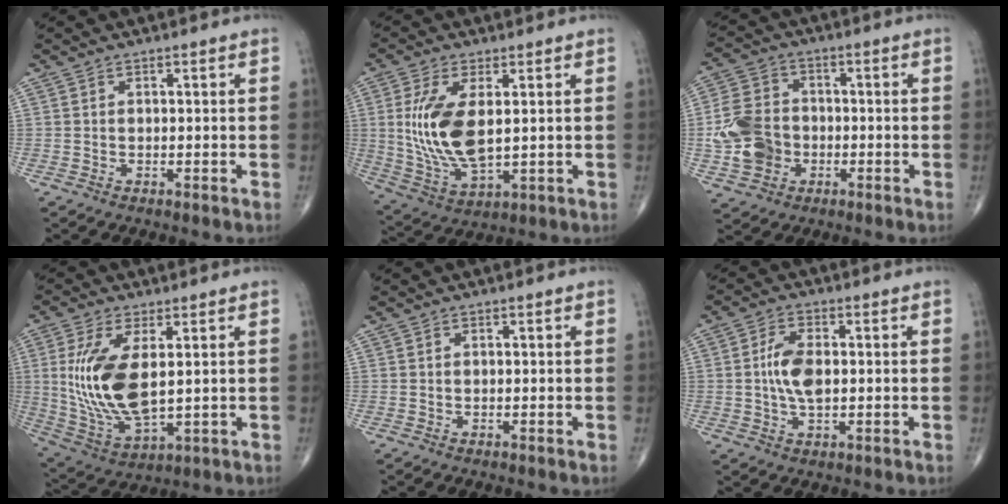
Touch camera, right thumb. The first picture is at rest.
{"total": 13.1, "force": [1.8, 6.1, 11.4], "torque": [-0.235, -0.015, 0.046]}
{"total": 10.6, "force": [-2.0, 8.5, 6.0], "torque": [-0.103, 0.015, -0.042]}
{"total": 15.3, "force": [2.0, 6.9, 13.5], "torque": [-0.282, -0.020, 0.053]}
{"total": 0.0}
{"total": 6.8, "force": [0.2, 3.5, 5.9], "torque": [-0.113, 0.005, 0.000]}